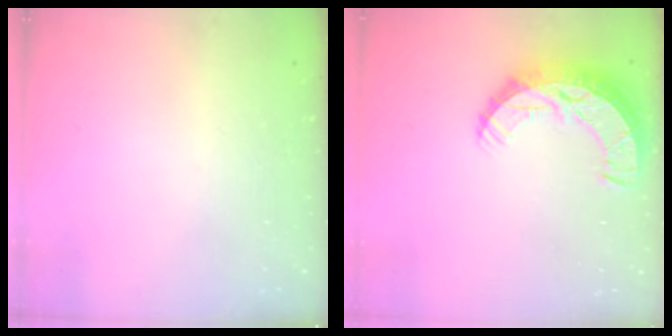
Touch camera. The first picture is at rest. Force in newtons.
{"total": 11.1, "press": 11.0, "slide": 0.8}